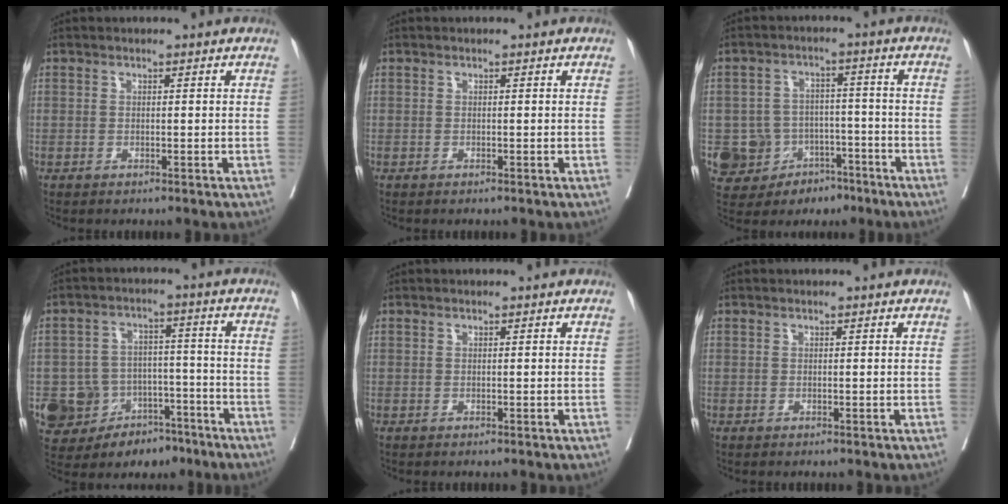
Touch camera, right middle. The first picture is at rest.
{"total": 0.0}
{"total": 8.8, "force": [-4.3, 7.5, 1.7], "torque": [-0.030, 0.018, -0.056]}
{"total": 11.3, "force": [-6.2, 8.9, 3.1], "torque": [-0.053, 0.039, -0.088]}
{"total": 0.0}
{"total": 0.0}